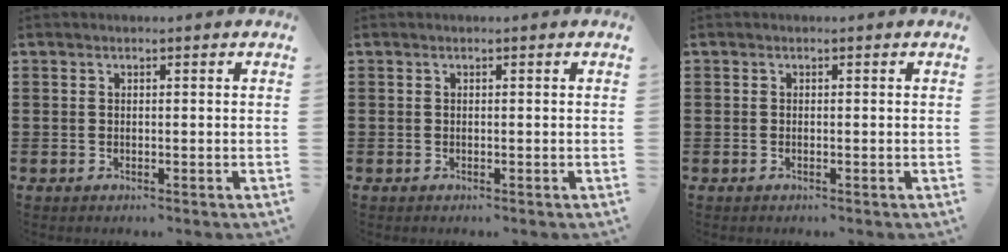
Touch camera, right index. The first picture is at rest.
{"total": 0.0}
{"total": 0.0}